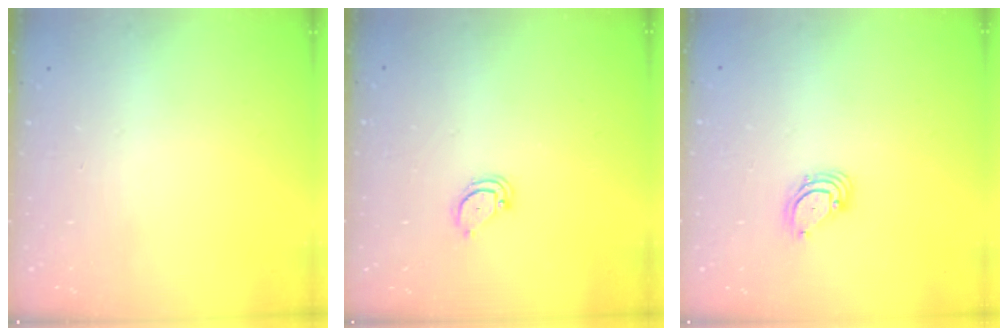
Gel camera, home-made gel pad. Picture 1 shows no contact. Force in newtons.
{"total": 2.4, "press": 2.4, "slide": 0.2}
{"total": 3.6, "press": 3.6, "slide": 0.3}